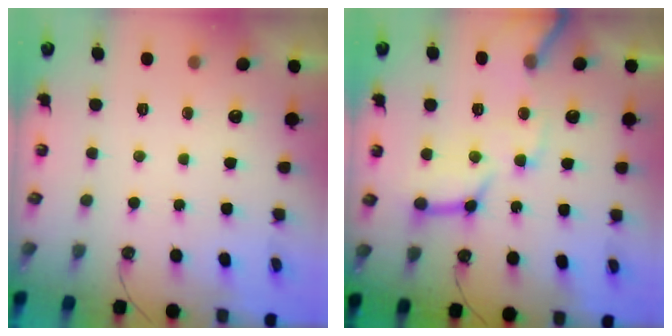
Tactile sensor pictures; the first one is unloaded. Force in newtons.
{"total": 15.2, "press": 15.1, "slide": 1.8}